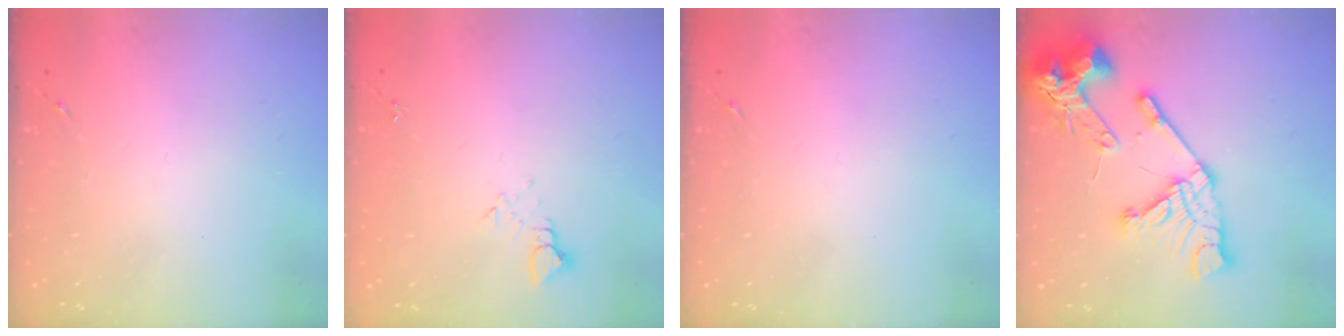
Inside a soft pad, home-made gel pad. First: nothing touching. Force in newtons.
{"total": 2.7, "press": 2.7, "slide": 0.2}
{"total": 0.0}
{"total": 20.6, "press": 20.5, "slide": 2.4}